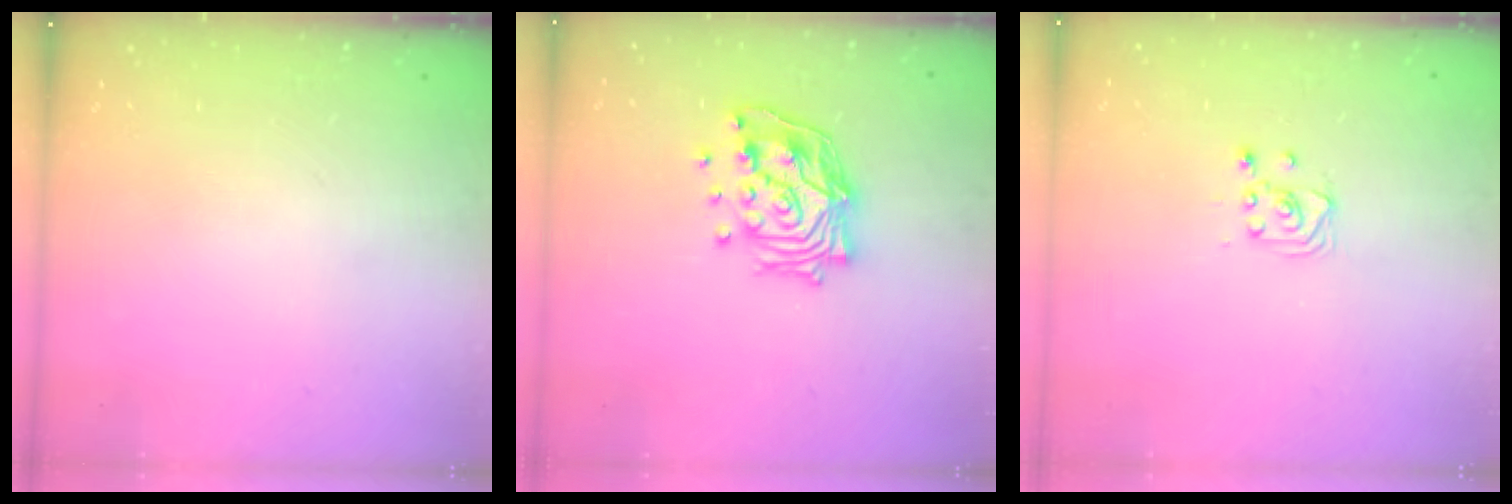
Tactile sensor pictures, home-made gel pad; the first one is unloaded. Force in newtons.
{"total": 16.0, "press": 15.8, "slide": 2.3}
{"total": 2.9, "press": 2.9, "slide": 0.4}